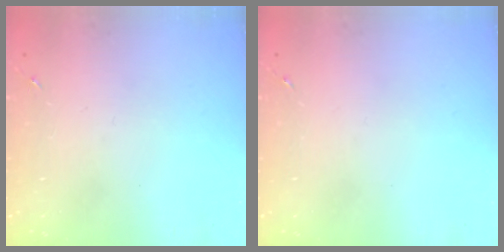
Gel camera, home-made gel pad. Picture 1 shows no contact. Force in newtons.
{"total": 0.0}